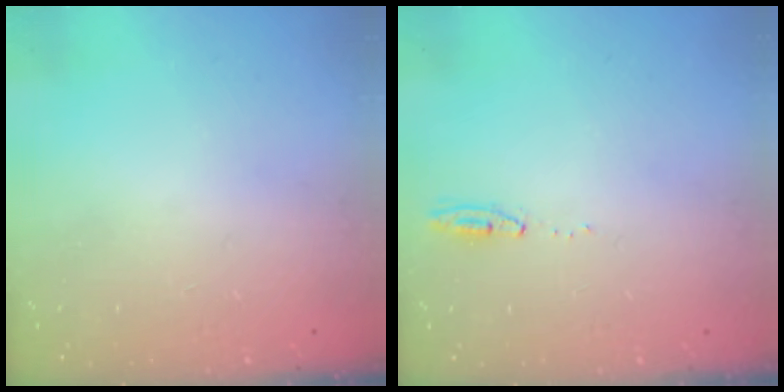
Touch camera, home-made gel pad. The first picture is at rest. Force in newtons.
{"total": 11.2, "press": 5.8, "slide": 9.6}